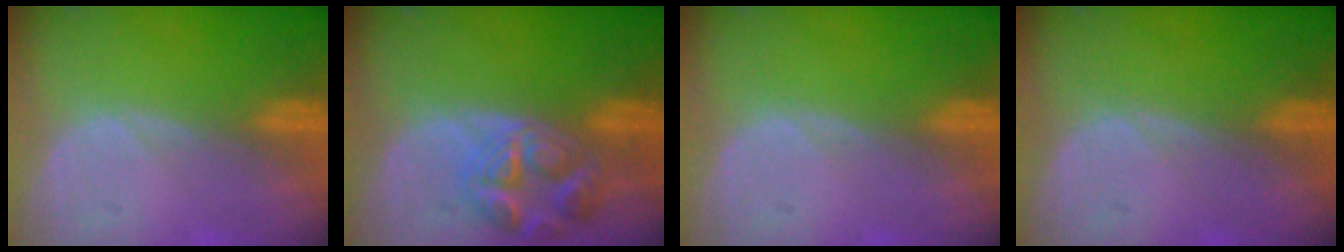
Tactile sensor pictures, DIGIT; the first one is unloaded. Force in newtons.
{"total": 7.7, "press": 6.8, "slide": 3.5}
{"total": 0.0}
{"total": 0.0}